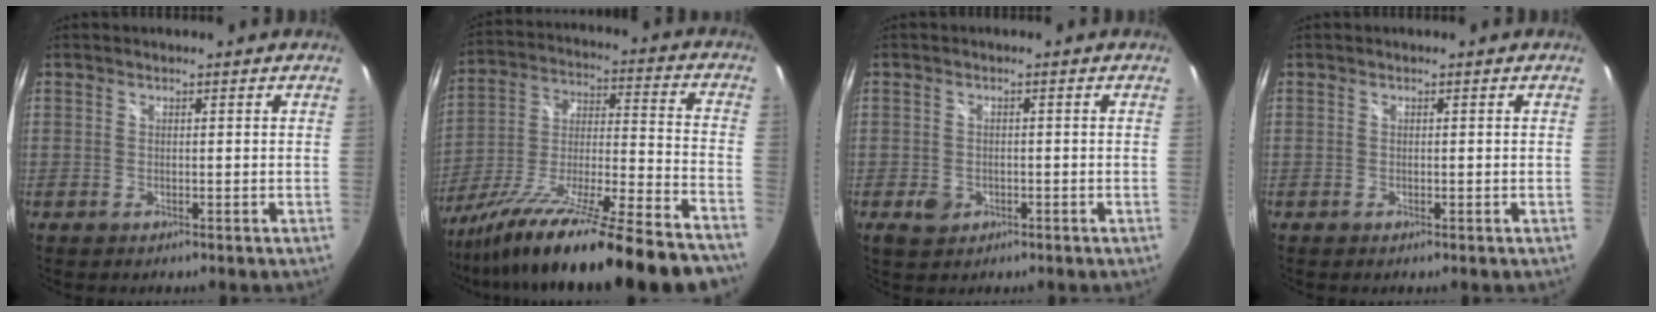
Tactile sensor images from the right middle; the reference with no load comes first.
{"total": 29.6, "force": [-23.8, 1.4, 17.6], "torque": [-0.280, -0.072, -0.373]}
{"total": 3.0, "force": [-1.3, 2.3, 1.3], "torque": [-0.027, -0.001, -0.018]}
{"total": 0.0}